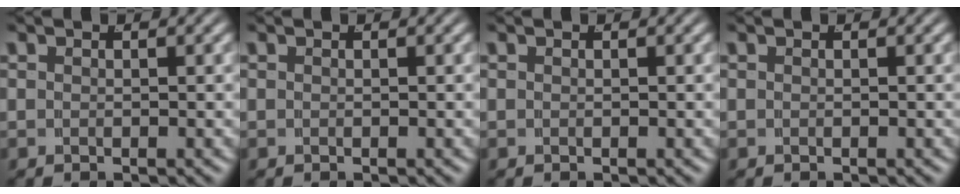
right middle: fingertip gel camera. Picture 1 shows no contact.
{"total": 0.0}
{"total": 0.0}
{"total": 0.0}